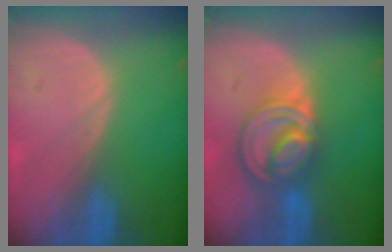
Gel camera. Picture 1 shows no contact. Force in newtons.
{"total": 8.5, "press": 7.1, "slide": 4.6}